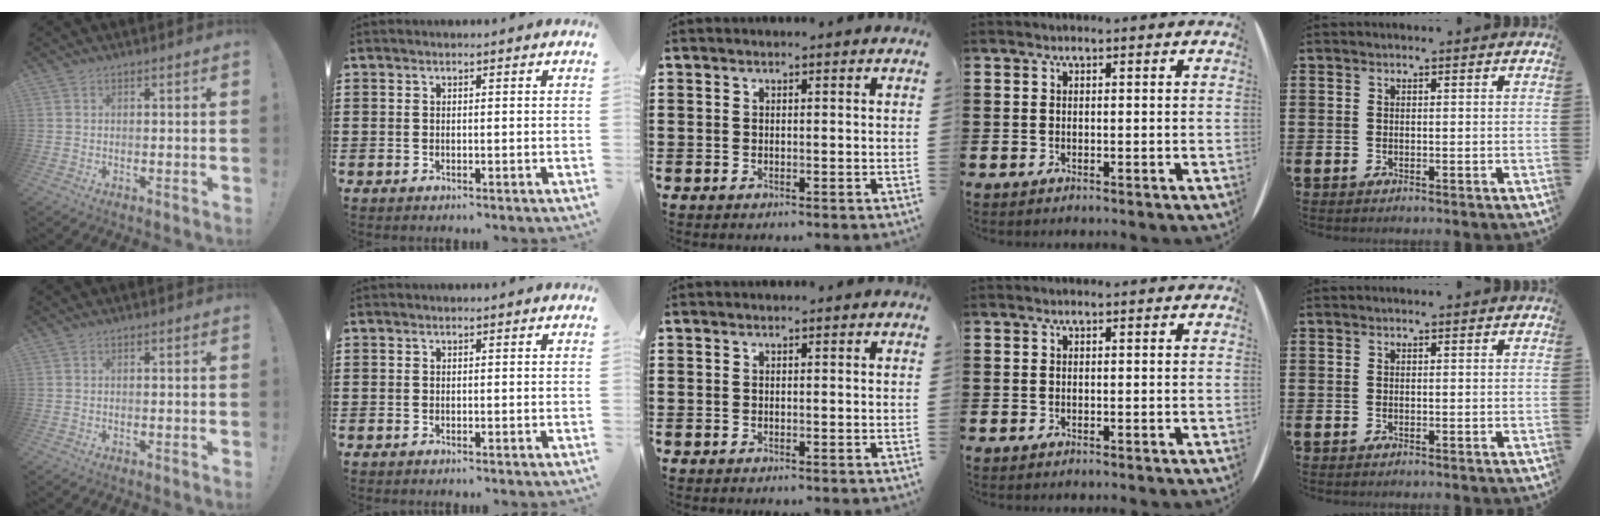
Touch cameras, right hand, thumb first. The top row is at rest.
{}